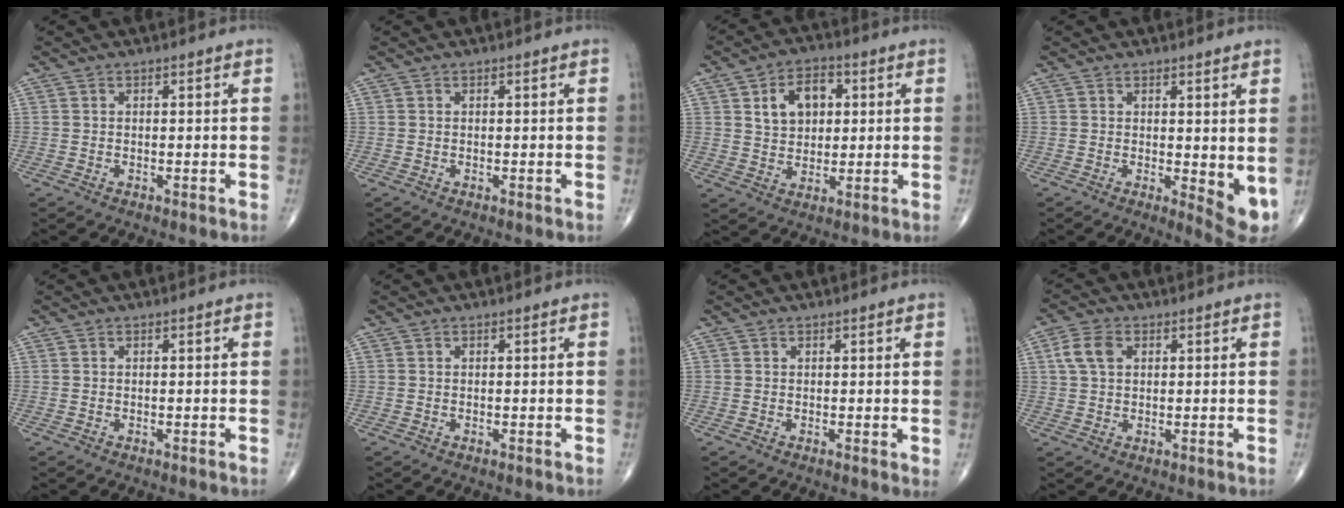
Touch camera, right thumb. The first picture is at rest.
{"total": 0.0}
{"total": 8.9, "force": [2.6, 6.2, 5.9], "torque": [-0.068, -0.001, 0.043]}
{"total": 5.8, "force": [0.7, 2.2, 5.3], "torque": [-0.064, -0.017, 0.014]}
{"total": 0.0}
{"total": 0.0}
{"total": 0.9, "force": [0.4, 0.4, 0.8], "torque": [-0.012, -0.004, 0.003]}
{"total": 5.2, "force": [1.5, 3.4, 3.6], "torque": [-0.074, 0.007, 0.028]}